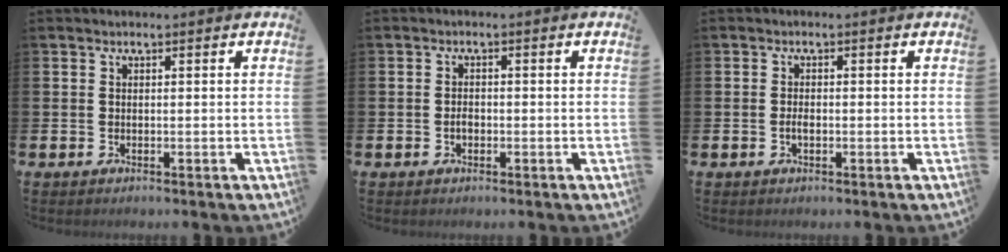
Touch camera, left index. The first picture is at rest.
{"total": 1.3, "force": [-0.4, 0.9, 0.9], "torque": [-0.016, 0.003, -0.009]}
{"total": 1.4, "force": [-0.4, 0.7, 1.2], "torque": [-0.020, 0.001, -0.008]}